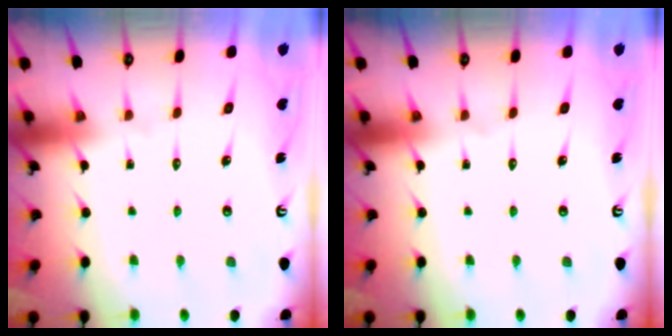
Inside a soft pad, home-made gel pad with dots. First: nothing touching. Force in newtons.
{"total": 0.0}